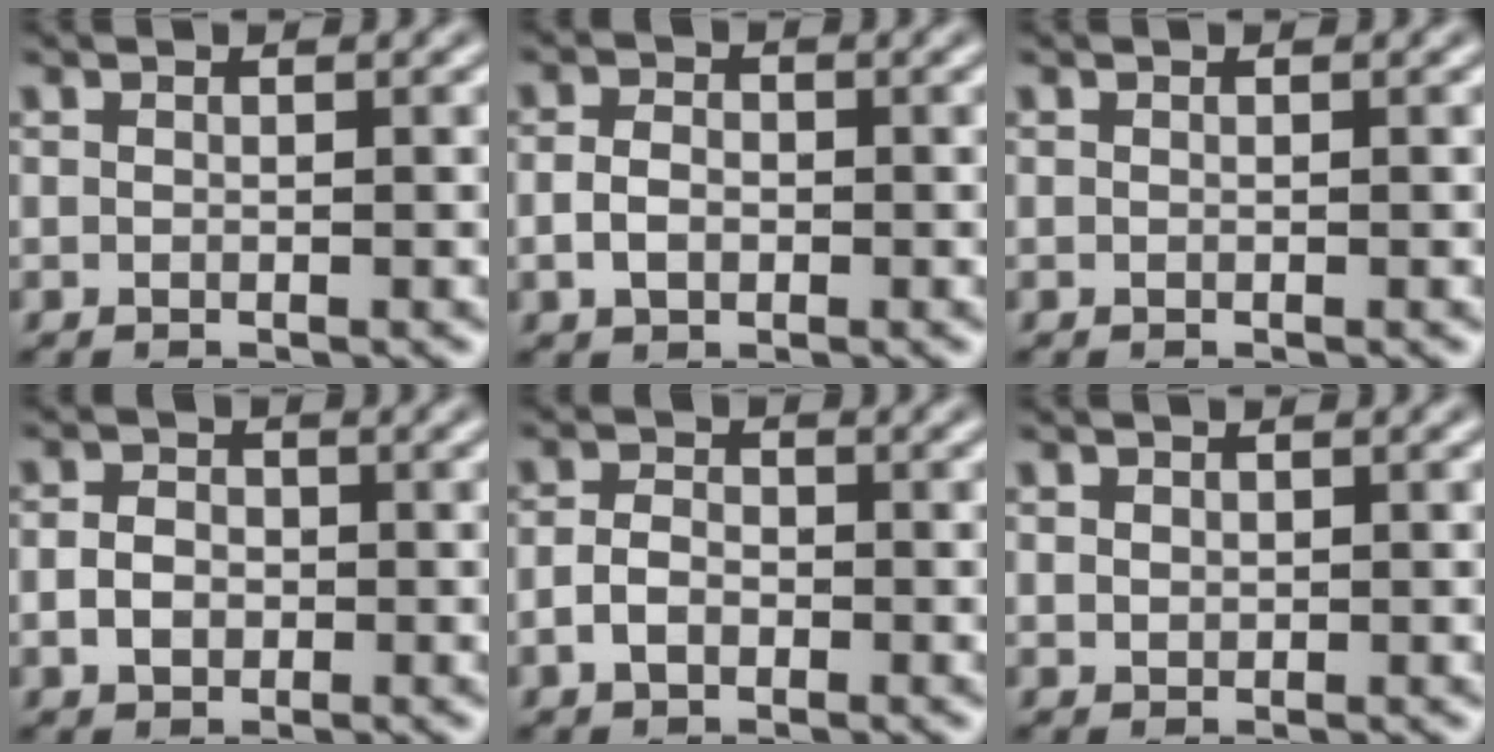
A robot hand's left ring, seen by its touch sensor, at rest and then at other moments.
{"total": 2.3, "force": [-0.5, 1.6, 1.5], "torque": [-0.029, -0.001, -0.014]}
{"total": 0.0}
{"total": 2.5, "force": [-0.6, 1.9, 1.4], "torque": [-0.025, 0.000, -0.015]}
{"total": 2.3, "force": [-0.9, 1.6, 1.4], "torque": [-0.027, 0.002, -0.021]}
{"total": 0.8, "force": [0.3, 0.7, 0.3], "torque": [-0.003, -0.004, 0.007]}